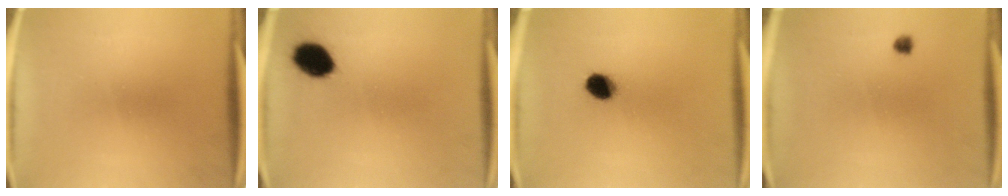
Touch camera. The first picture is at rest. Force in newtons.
{"total": 7.9}
{"total": 5.5}
{"total": 1.2}